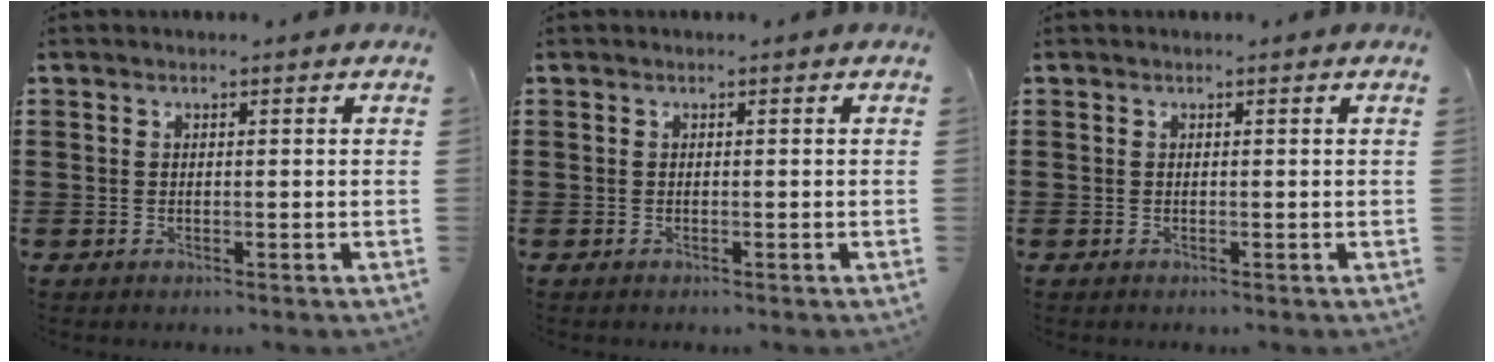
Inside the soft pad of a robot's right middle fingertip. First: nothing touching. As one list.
[{"total": 0.0}, {"total": 0.0}]